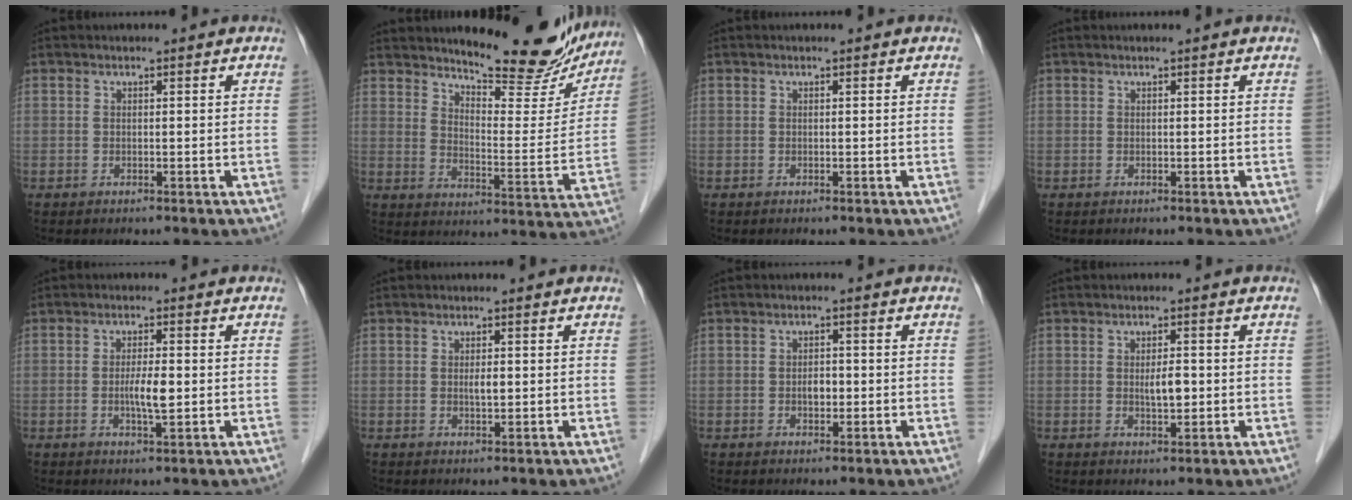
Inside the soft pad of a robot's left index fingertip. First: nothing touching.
{"total": 15.9, "force": [14.5, 3.4, 5.8], "torque": [-0.070, -0.047, 0.186]}
{"total": 0.0}
{"total": 0.0}
{"total": 3.7, "force": [-0.4, 0.6, 3.6], "torque": [-0.069, -0.003, -0.007]}
{"total": 1.5, "force": [0.0, 0.5, 1.4], "torque": [-0.025, 0.000, 0.002]}
{"total": 2.2, "force": [-0.5, 1.2, 1.7], "torque": [-0.027, 0.003, -0.007]}
{"total": 2.9, "force": [-0.2, 0.9, 2.8], "torque": [-0.049, 0.000, 0.000]}